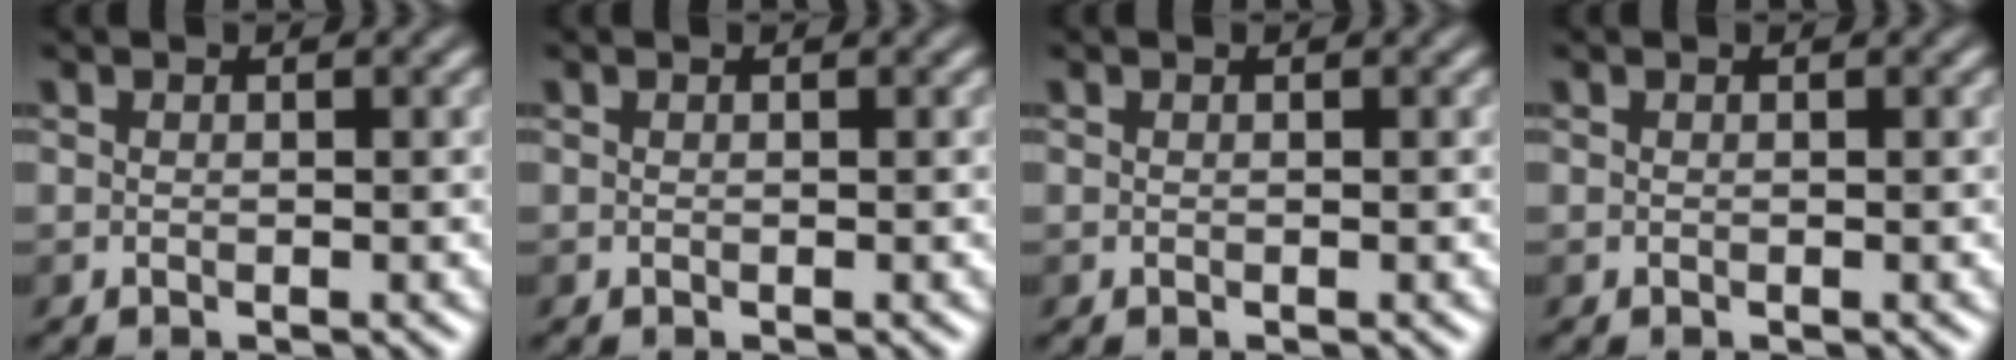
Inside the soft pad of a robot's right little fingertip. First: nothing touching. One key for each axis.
{"total": 0.0}
{"total": 0.0}
{"total": 0.0}